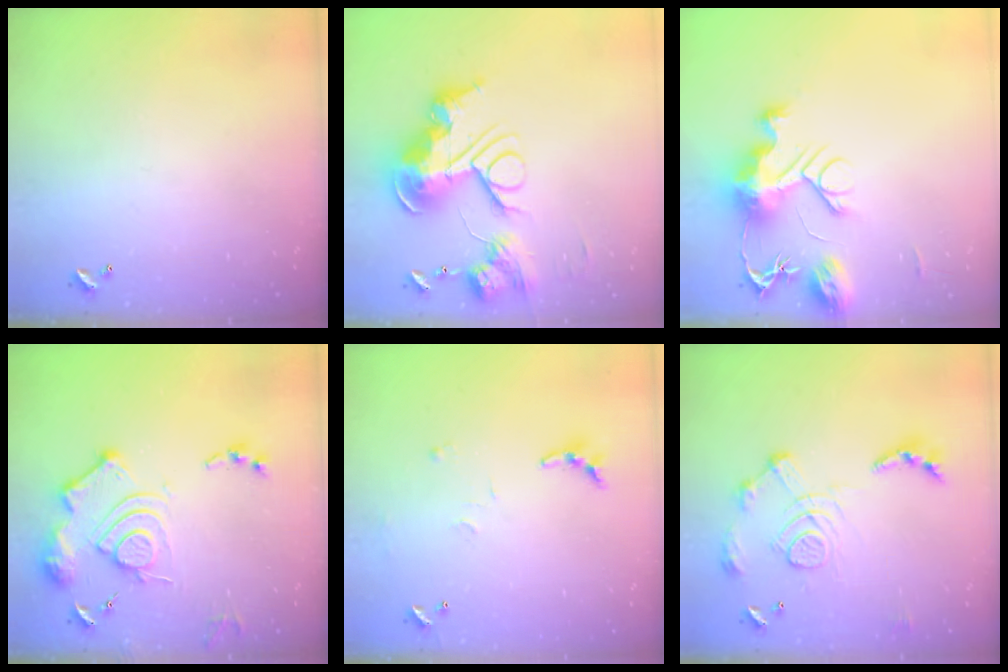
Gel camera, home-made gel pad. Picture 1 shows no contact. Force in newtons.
{"total": 0.9, "press": 0.9, "slide": 0.0}
{"total": 13.2, "press": 13.2, "slide": 1.1}
{"total": 15.2, "press": 15.1, "slide": 1.7}
{"total": 7.9, "press": 7.9, "slide": 0.5}
{"total": 13.9, "press": 13.8, "slide": 1.5}